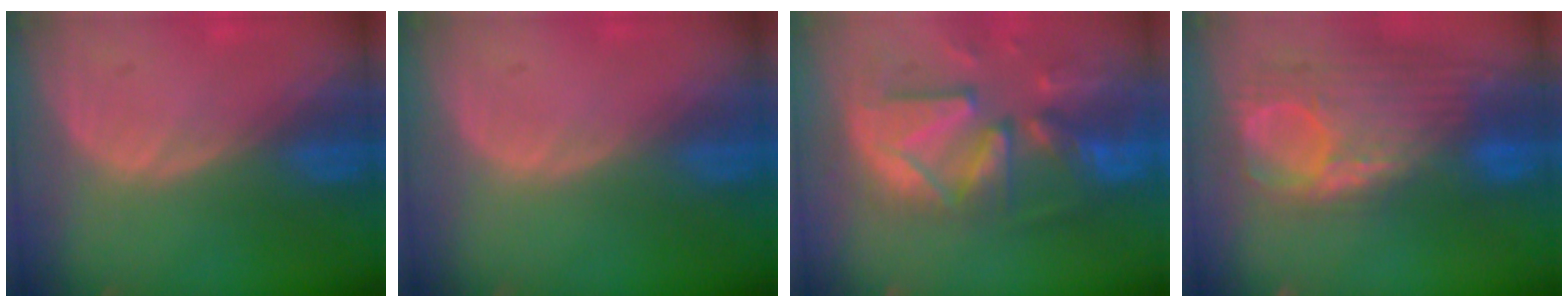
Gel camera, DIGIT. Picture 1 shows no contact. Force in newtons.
{"total": 0.0}
{"total": 13.2, "press": 11.4, "slide": 6.6}
{"total": 12.7, "press": 10.7, "slide": 6.9}